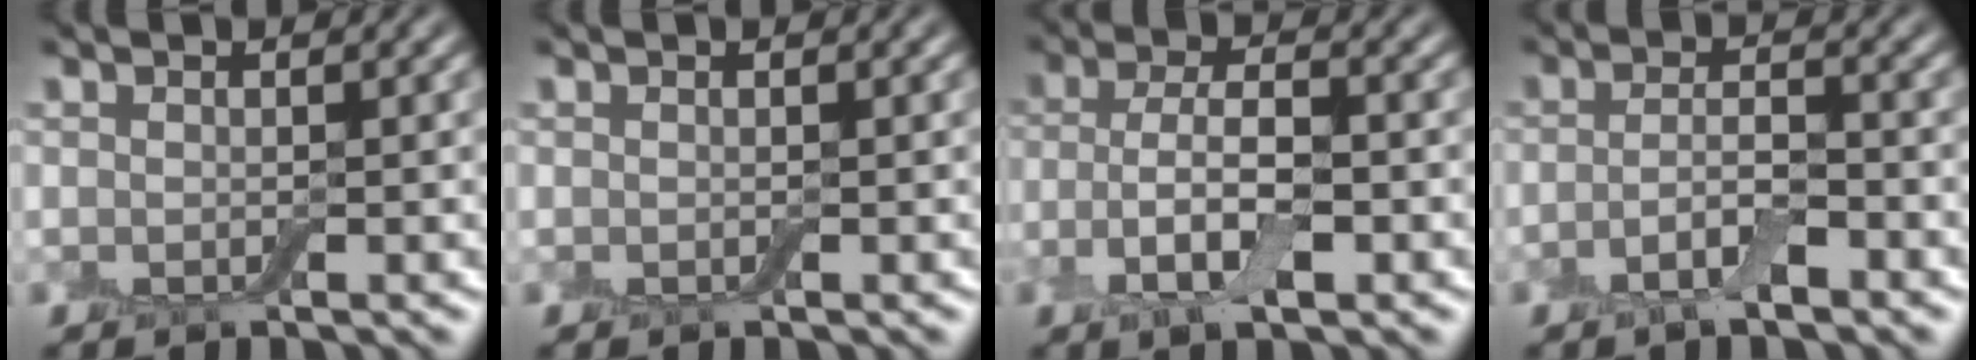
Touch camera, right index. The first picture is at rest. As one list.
[{"total": 0.0}, {"total": 4.9, "force": [-1.5, 2.1, 4.2], "torque": [-0.087, -0.001, -0.029]}, {"total": 2.7, "force": [-1.4, 0.7, 2.2], "torque": [-0.043, 0.005, -0.032]}]